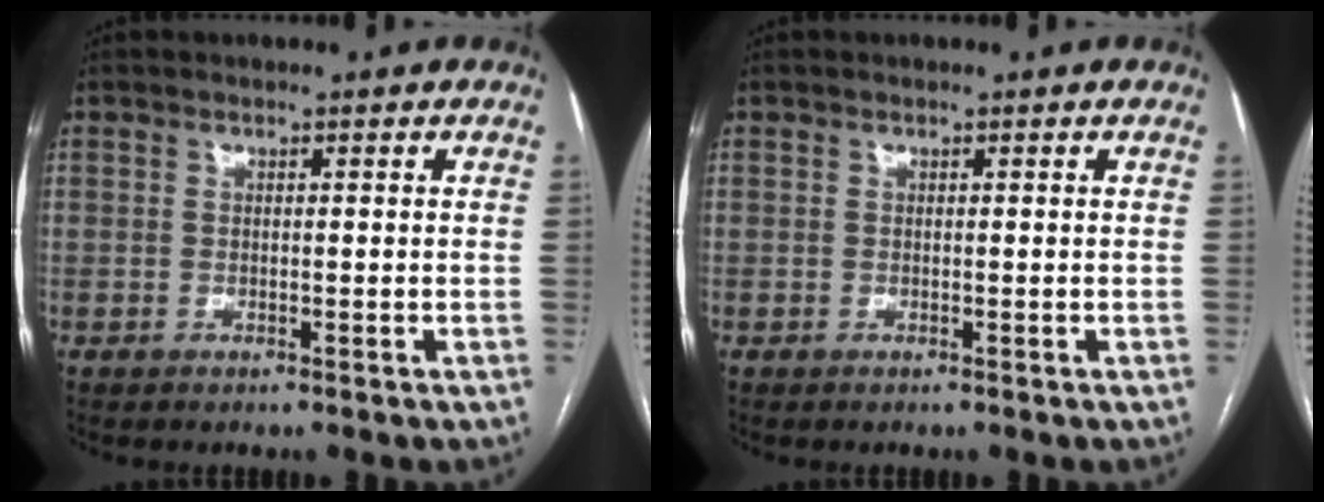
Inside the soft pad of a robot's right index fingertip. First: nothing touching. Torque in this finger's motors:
{"motor_torque": [0.00, 0.00, 0.00, 0.01]}